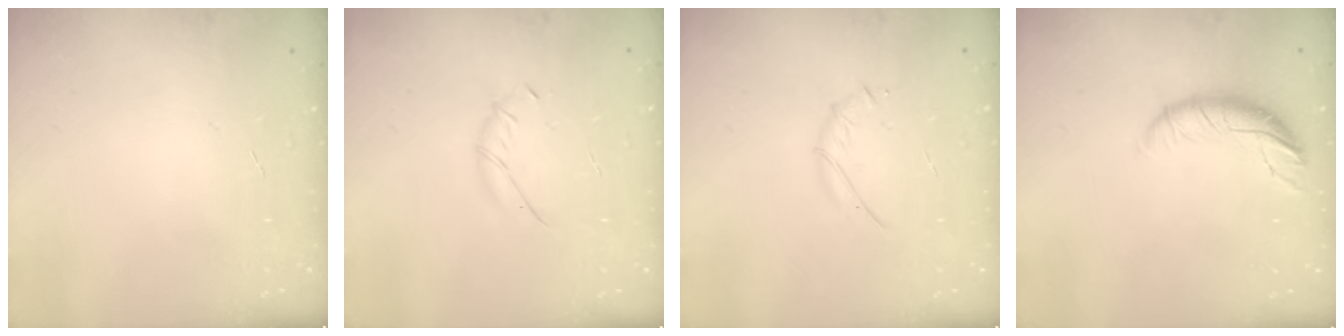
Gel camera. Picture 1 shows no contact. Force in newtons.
{"total": 3.9, "press": 3.8, "slide": 0.7}
{"total": 3.8, "press": 3.7, "slide": 1.1}
{"total": 9.8, "press": 9.6, "slide": 1.7}